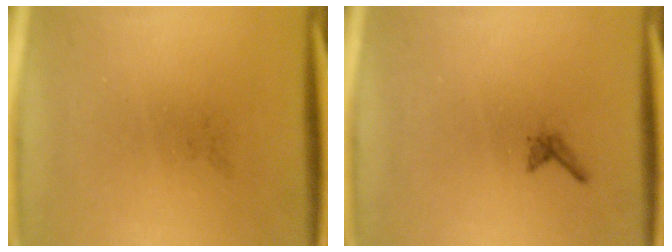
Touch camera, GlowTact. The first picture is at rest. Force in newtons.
{"total": 0.6}